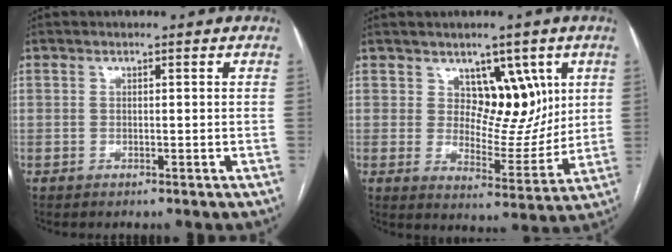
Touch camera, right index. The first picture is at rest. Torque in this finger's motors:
{"motor_torque": [0.18, 0.23, 0.08, 0.00]}